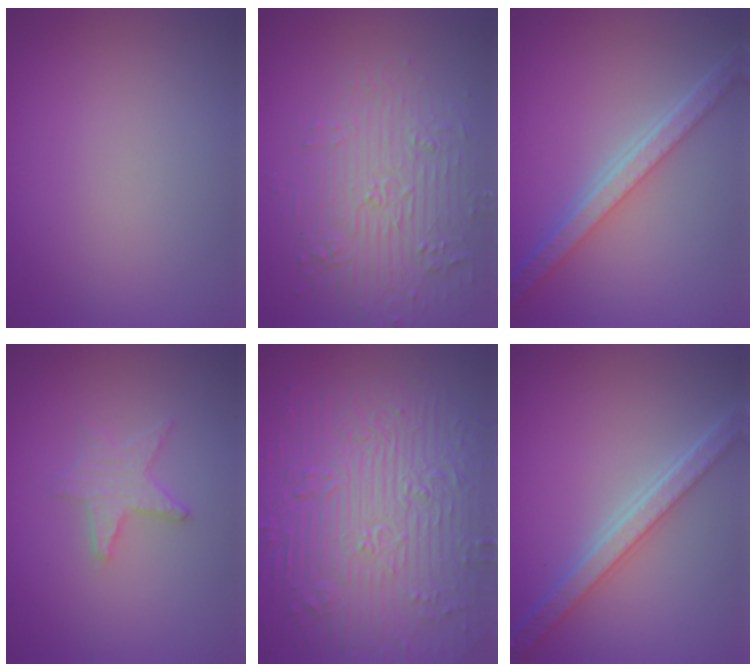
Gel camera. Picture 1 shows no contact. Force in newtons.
{"total": 4.3, "press": 3.9, "slide": 1.7}
{"total": 5.7, "press": 4.3, "slide": 3.7}
{"total": 2.3, "press": 2.2, "slide": 0.4}
{"total": 11.8, "press": 7.8, "slide": 8.8}
{"total": 5.3, "press": 4.0, "slide": 3.5}